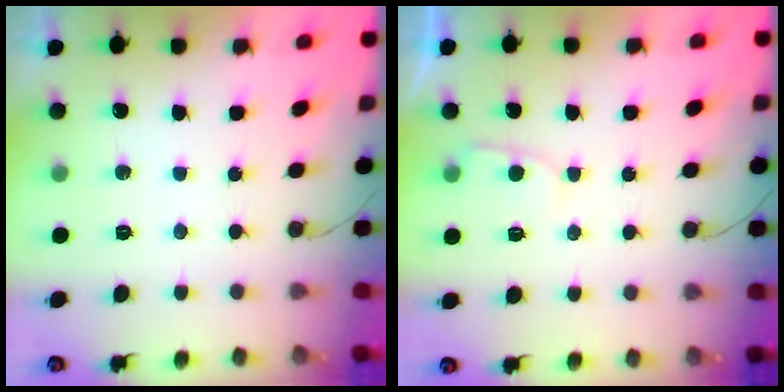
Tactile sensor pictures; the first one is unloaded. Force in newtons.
{"total": 2.9, "press": 2.8, "slide": 0.3}